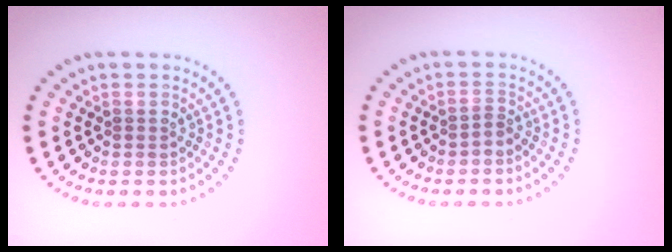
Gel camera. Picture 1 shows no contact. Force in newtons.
{"total": 0.8, "press": 0.4, "slide": 0.7}